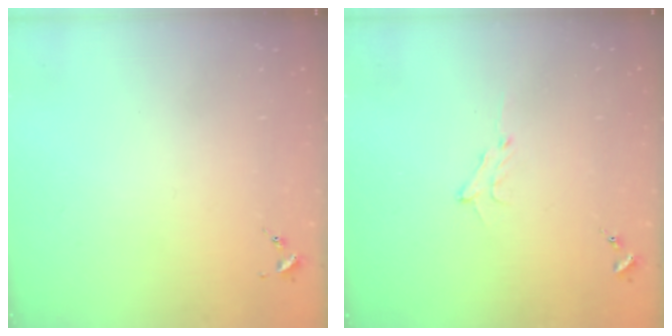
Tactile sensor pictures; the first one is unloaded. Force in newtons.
{"total": 5.1, "press": 5.0, "slide": 0.6}